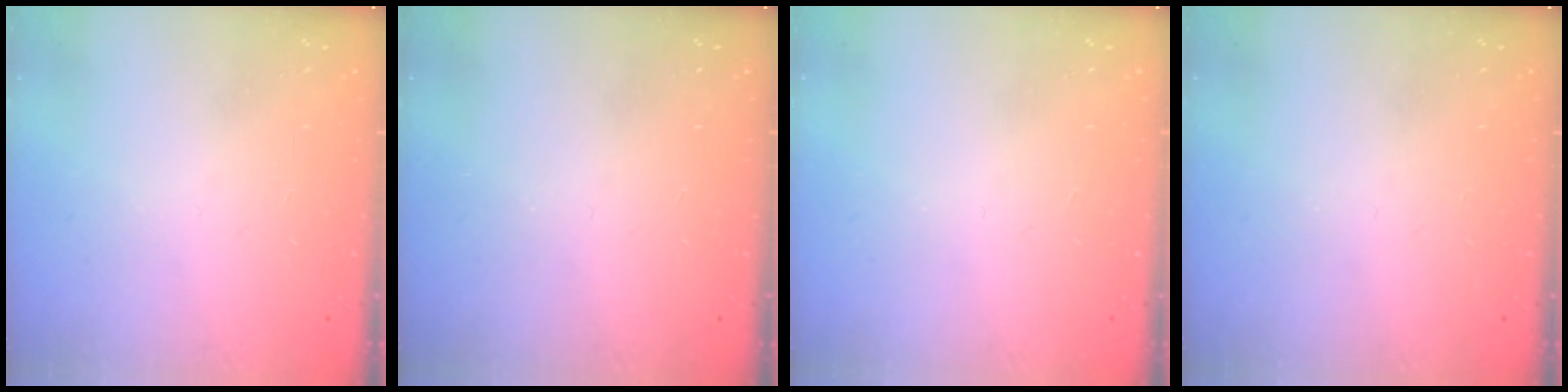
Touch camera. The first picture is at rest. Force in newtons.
{"total": 0.0}
{"total": 0.0}
{"total": 0.0}